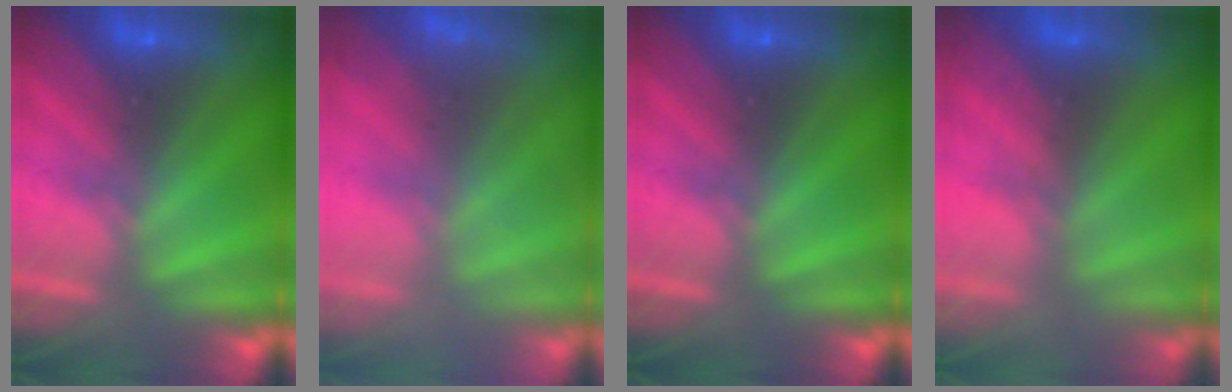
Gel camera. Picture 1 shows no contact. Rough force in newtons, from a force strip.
{"total": 1.0}
{"total": 0.0}
{"total": 9.6}